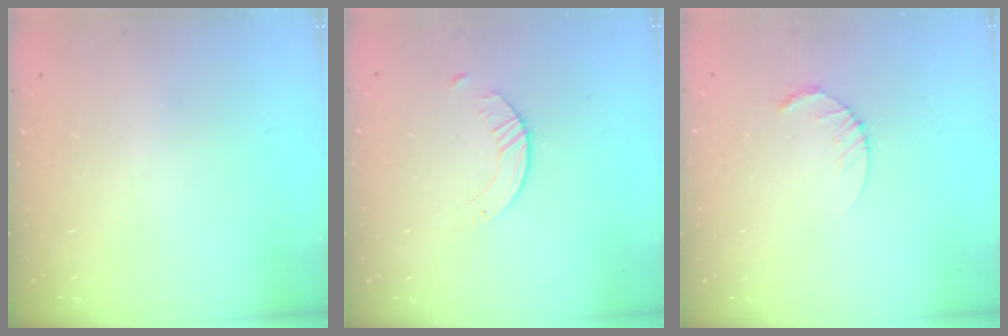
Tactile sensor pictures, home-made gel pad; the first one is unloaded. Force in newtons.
{"total": 1.6, "press": 1.6, "slide": 0.3}
{"total": 2.6, "press": 2.6, "slide": 0.4}